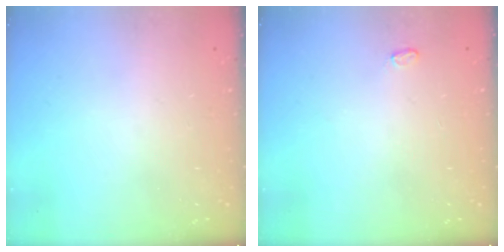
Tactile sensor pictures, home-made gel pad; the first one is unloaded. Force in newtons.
{"total": 2.6, "press": 2.6, "slide": 0.3}